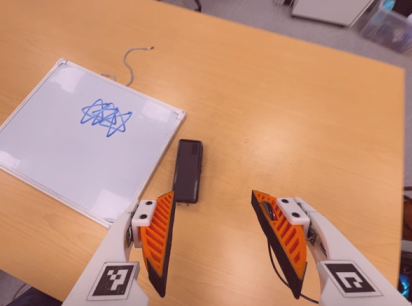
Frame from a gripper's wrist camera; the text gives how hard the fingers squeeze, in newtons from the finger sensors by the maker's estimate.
{"total": 0.0}